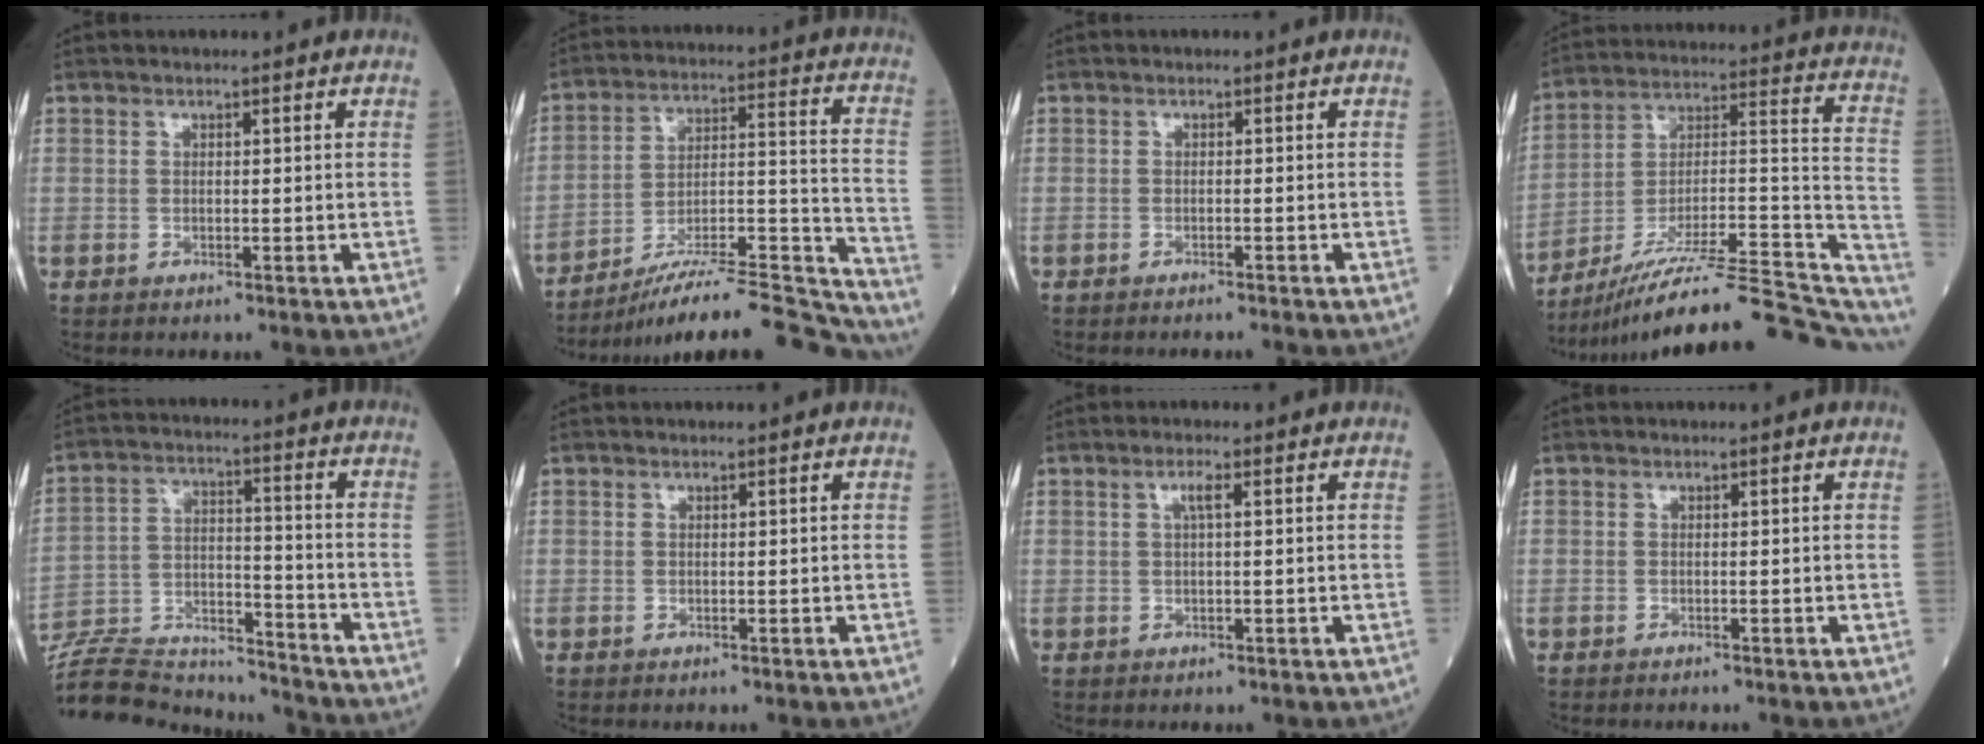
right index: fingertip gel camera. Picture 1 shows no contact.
{"total": 22.4, "force": [-20.8, 0.9, 8.4], "torque": [-0.088, 0.022, -0.314]}
{"total": 1.6, "force": [-1.4, -0.4, 0.5], "torque": [-0.006, 0.001, -0.016]}
{"total": 26.1, "force": [-21.5, 2.7, 14.5], "torque": [-0.159, 0.021, -0.322]}
{"total": 20.0, "force": [-19.2, 3.5, 4.4], "torque": [-0.114, 0.012, -0.304]}
{"total": 0.0}
{"total": 1.6, "force": [0.6, 0.1, 1.5], "torque": [-0.030, 0.004, 0.011]}
{"total": 0.0}